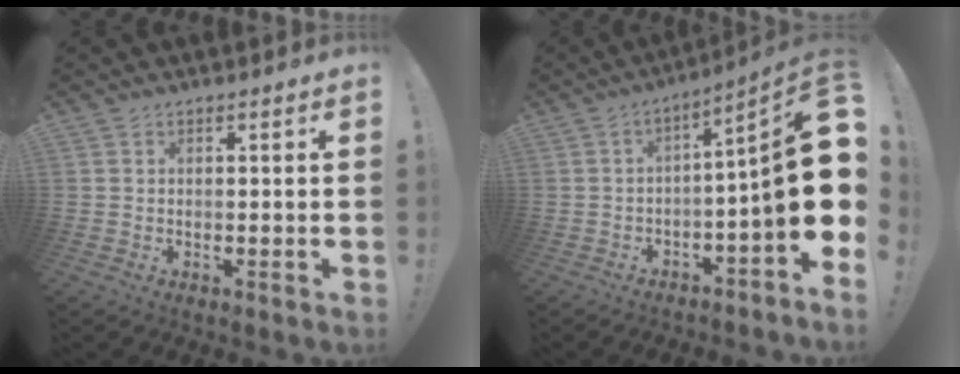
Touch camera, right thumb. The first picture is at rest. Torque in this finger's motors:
{"motor_torque": [2.67, 2.33, 1.40, -1.37, 0.11]}